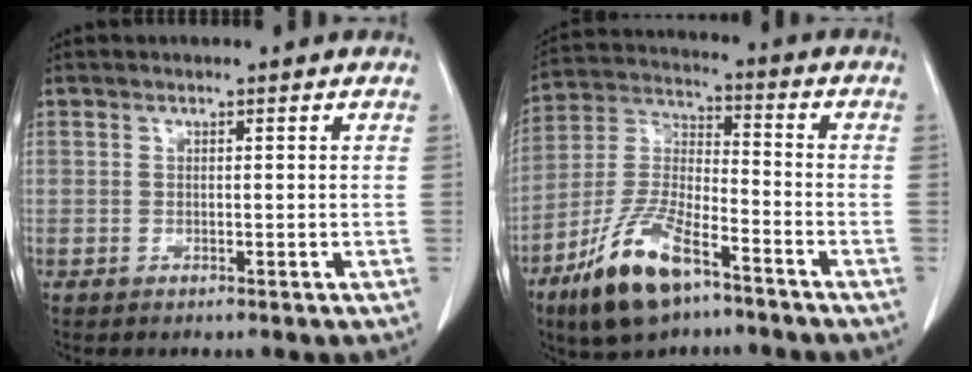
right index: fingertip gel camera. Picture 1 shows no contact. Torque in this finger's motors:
{"motor_torque": [1.11, -1.03, 0.63, 0.18]}